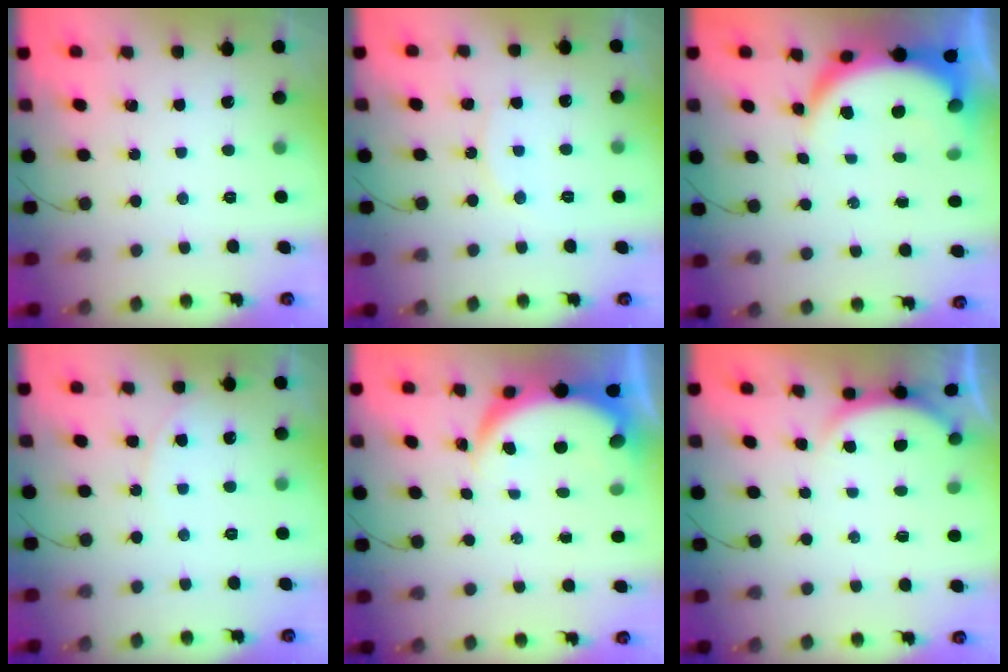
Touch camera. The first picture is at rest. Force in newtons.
{"total": 6.6, "press": 6.6, "slide": 0.1}
{"total": 9.3, "press": 9.2, "slide": 1.1}
{"total": 5.7, "press": 5.7, "slide": 0.4}
{"total": 5.0, "press": 4.9, "slide": 0.5}
{"total": 2.6, "press": 2.5, "slide": 0.6}